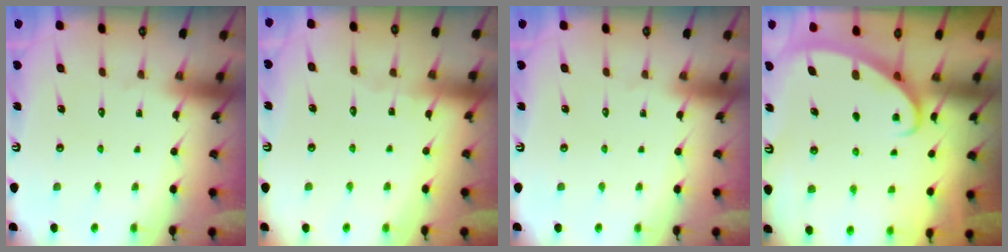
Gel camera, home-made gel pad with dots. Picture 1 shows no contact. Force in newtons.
{"total": 2.8, "press": 2.8, "slide": 0.2}
{"total": 0.0}
{"total": 2.7, "press": 2.7, "slide": 0.4}